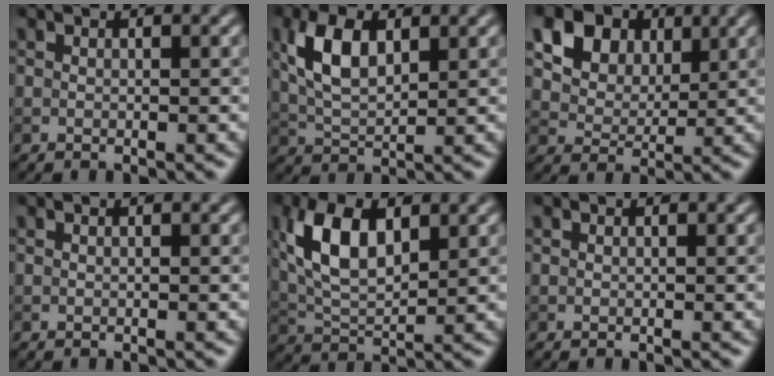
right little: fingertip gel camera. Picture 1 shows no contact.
{"total": 5.3, "force": [1.9, 2.6, 4.2], "torque": [-0.094, 0.006, 0.038]}
{"total": 19.0, "force": [9.1, 14.4, 8.5], "torque": [-0.208, 0.034, 0.147]}
{"total": 0.0}
{"total": 6.6, "force": [2.3, 3.2, 5.3], "torque": [-0.113, 0.008, 0.045]}
{"total": 0.0}